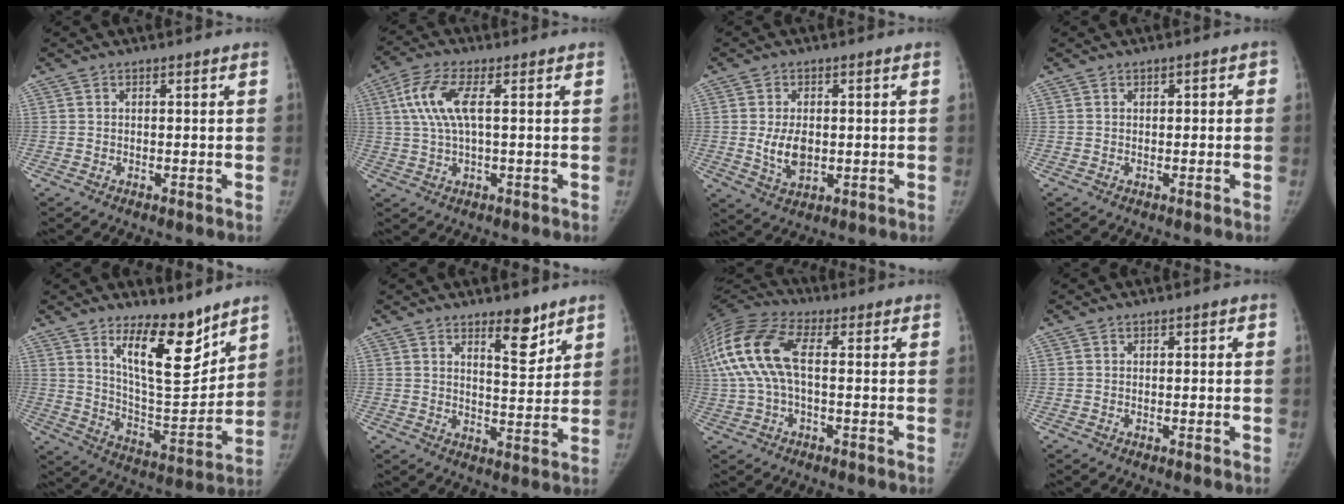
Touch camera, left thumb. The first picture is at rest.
{"total": 7.9, "force": [1.6, 2.5, 7.3], "torque": [-0.184, 0.014, 0.031]}
{"total": 6.2, "force": [-0.2, 3.9, 4.8], "torque": [-0.079, -0.007, 0.004]}
{"total": 1.7, "force": [0.2, 1.3, 1.1], "torque": [0.001, 0.005, -0.003]}
{"total": 14.7, "force": [10.1, 5.0, 9.4], "torque": [-0.109, -0.092, 0.179]}
{"total": 7.1, "force": [4.9, 2.5, 4.4], "torque": [-0.040, -0.040, 0.073]}
{"total": 15.3, "force": [1.3, 7.6, 13.2], "torque": [-0.305, 0.035, 0.018]}
{"total": 0.8, "force": [0.3, 0.5, 0.5], "torque": [0.000, 0.002, 0.001]}